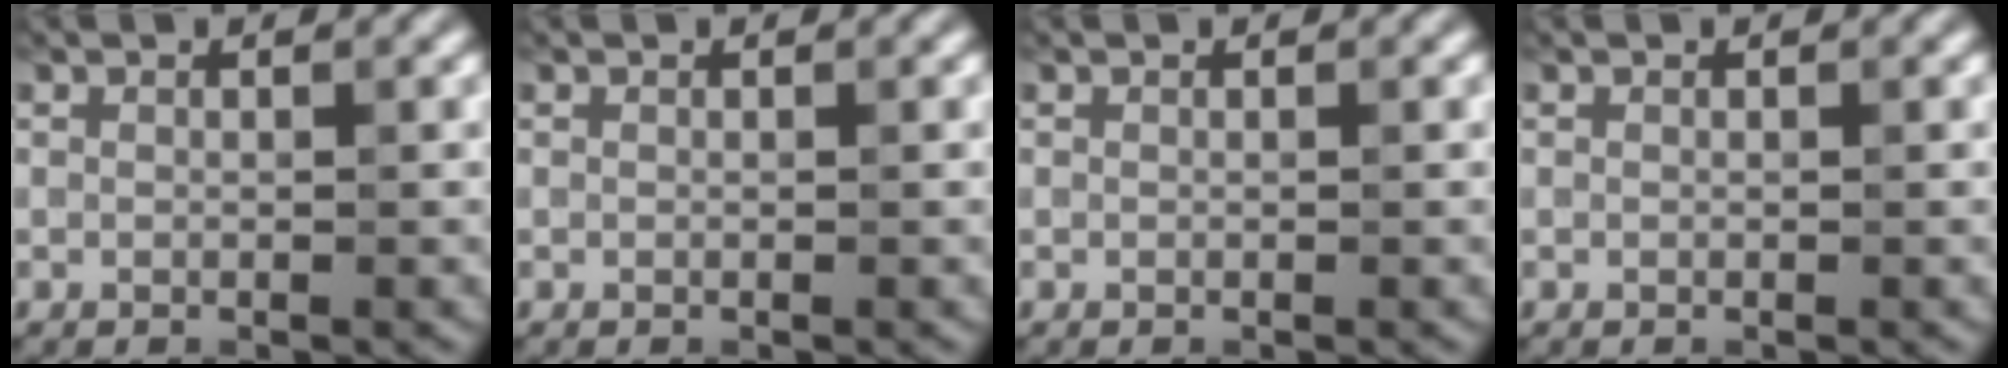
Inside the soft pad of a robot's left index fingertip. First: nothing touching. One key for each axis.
{"total": 0.0}
{"total": 0.0}
{"total": 0.0}